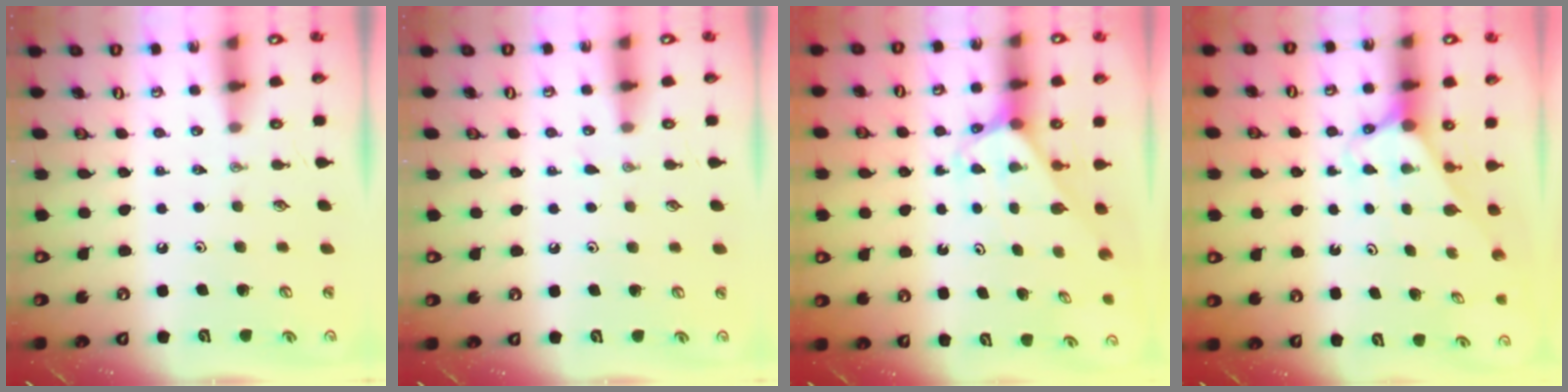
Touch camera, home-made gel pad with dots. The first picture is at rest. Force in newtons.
{"total": 4.6, "press": 4.5, "slide": 0.5}
{"total": 2.8, "press": 2.8, "slide": 0.1}
{"total": 2.7, "press": 2.7, "slide": 0.2}